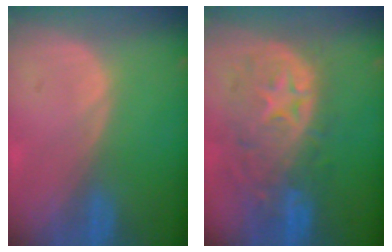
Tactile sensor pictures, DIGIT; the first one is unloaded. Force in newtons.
{"total": 11.2, "press": 9.8, "slide": 5.3}